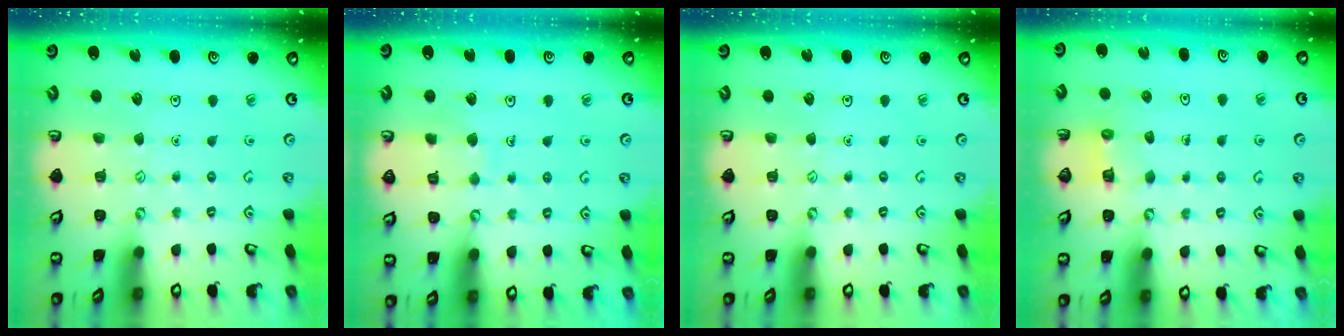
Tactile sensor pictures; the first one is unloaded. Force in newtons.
{"total": 5.4, "press": 5.4, "slide": 0.5}
{"total": 0.0}
{"total": 3.4, "press": 3.4, "slide": 0.2}